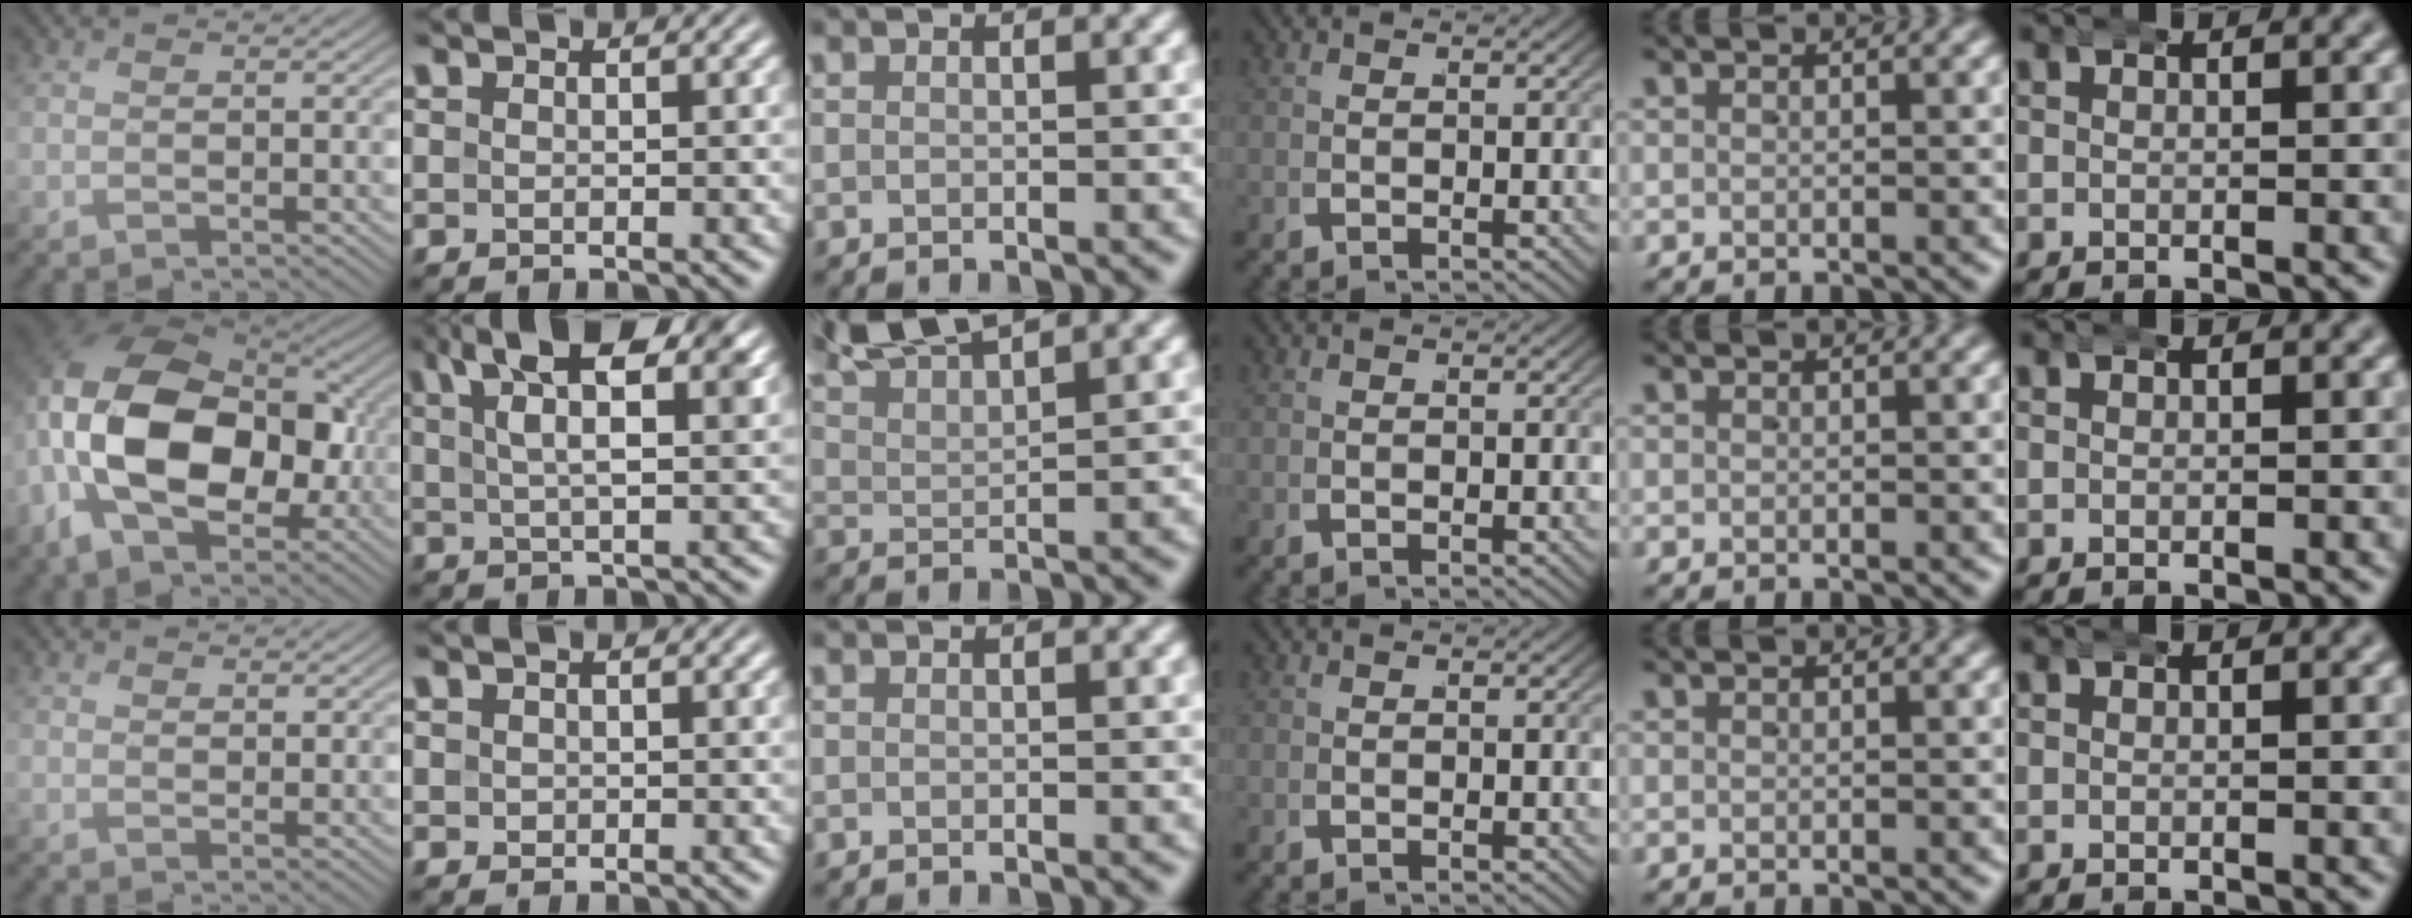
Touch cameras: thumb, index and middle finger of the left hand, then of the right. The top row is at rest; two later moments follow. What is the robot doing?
{"motion": "wrap", "object": "aluminum foil"}